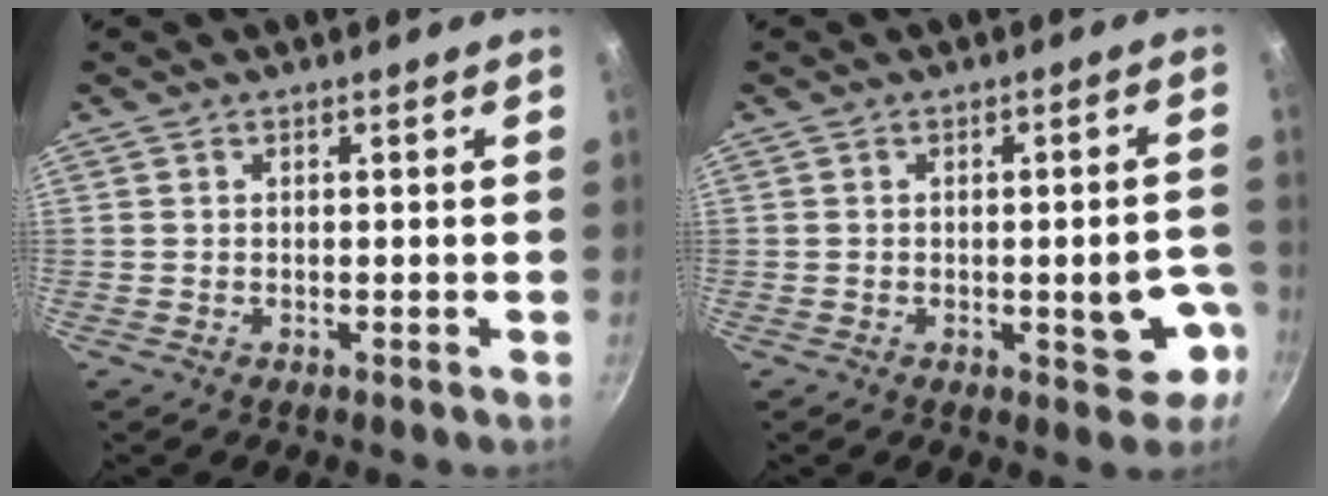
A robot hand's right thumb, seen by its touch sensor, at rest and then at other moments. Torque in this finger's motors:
{"motor_torque": [-0.13, 0.31, -0.06, -0.02, -0.02]}